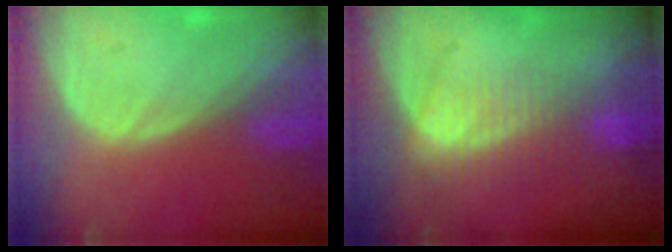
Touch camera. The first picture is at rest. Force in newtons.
{"total": 7.4, "press": 6.2, "slide": 3.9}